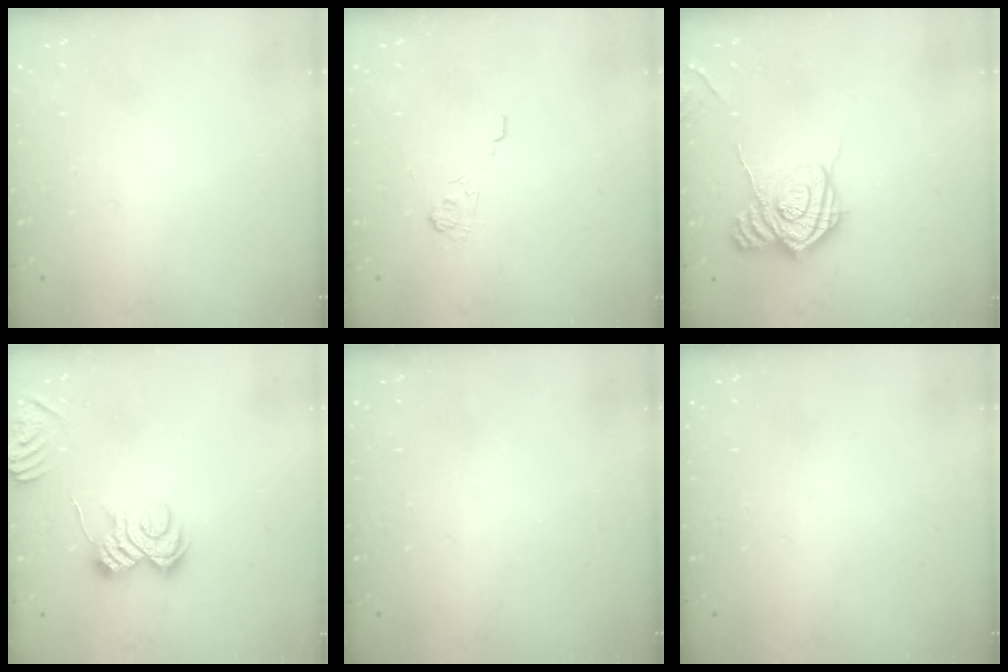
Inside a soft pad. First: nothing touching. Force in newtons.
{"total": 2.5, "press": 2.1, "slide": 1.4}
{"total": 15.8, "press": 15.8, "slide": 0.8}
{"total": 10.3, "press": 10.3, "slide": 0.7}
{"total": 0.0}
{"total": 0.0}